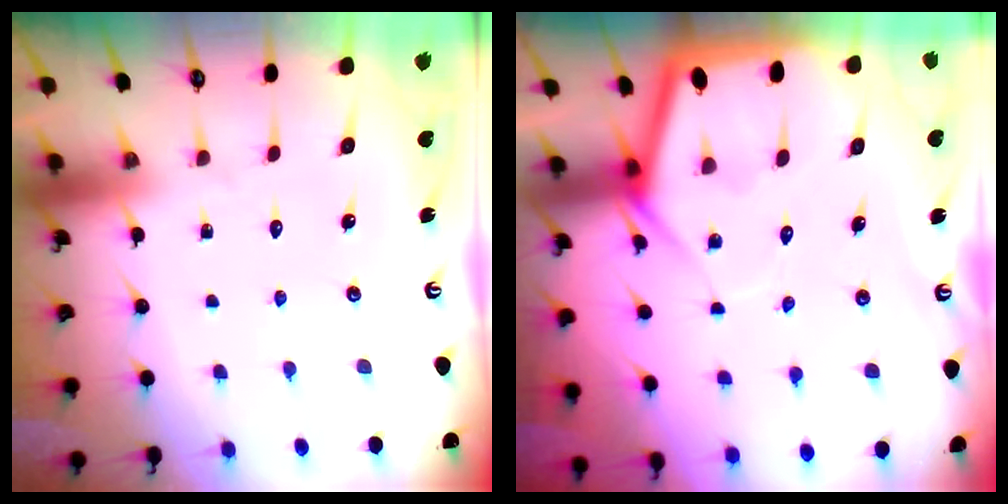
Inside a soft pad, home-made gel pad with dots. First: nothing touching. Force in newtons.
{"total": 6.0, "press": 5.9, "slide": 0.5}